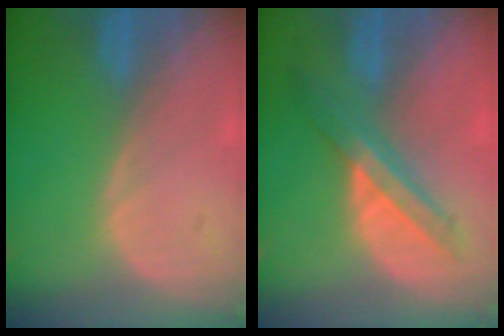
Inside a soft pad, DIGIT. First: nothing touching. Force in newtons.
{"total": 7.2, "press": 6.1, "slide": 3.8}